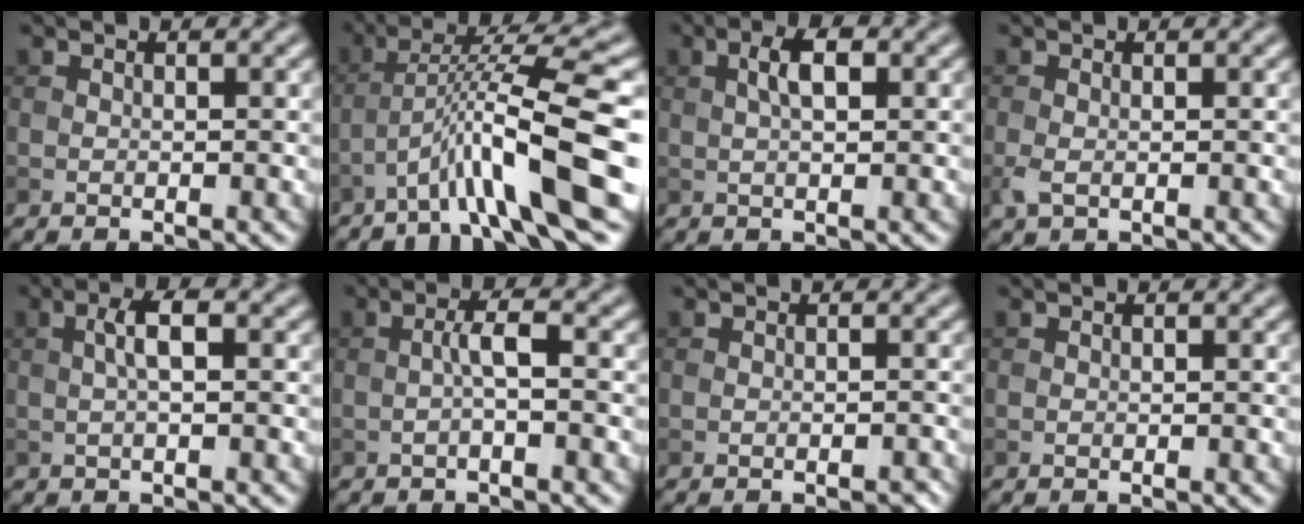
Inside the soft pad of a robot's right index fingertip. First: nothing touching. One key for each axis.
{"total": 9.9, "fx": -4.2, "fy": 1.1, "fz": 8.9, "tx": -0.143, "ty": 0.023, "tz": -0.068}
{"total": 2.8, "fx": 0.6, "fy": 0.9, "fz": 2.5, "tx": -0.049, "ty": 0.007, "tz": 0.008}
{"total": 1.4, "fx": -0.4, "fy": 0.8, "fz": 1.1, "tx": -0.030, "ty": -0.005, "tz": -0.009}
{"total": 2.4, "fx": 0.2, "fy": 0.6, "fz": 2.3, "tx": -0.046, "ty": 0.009, "tz": 0.001}
{"total": 2.1, "fx": -0.4, "fy": 0.3, "fz": 2.0, "tx": -0.040, "ty": 0.009, "tz": -0.012}
{"total": 0.9, "fx": -0.7, "fy": 0.2, "fz": 0.5, "tx": -0.004, "ty": 0.000, "tz": -0.010}
{"total": 0.0}